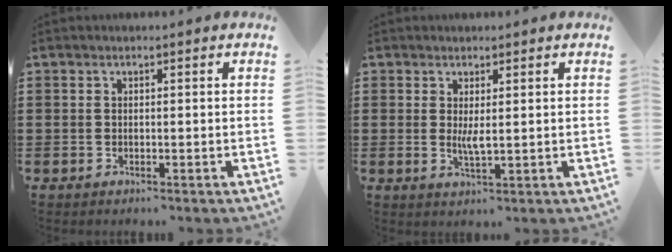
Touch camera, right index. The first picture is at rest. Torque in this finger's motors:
{"motor_torque": [0.54, 0.07, 0.04, 0.04]}